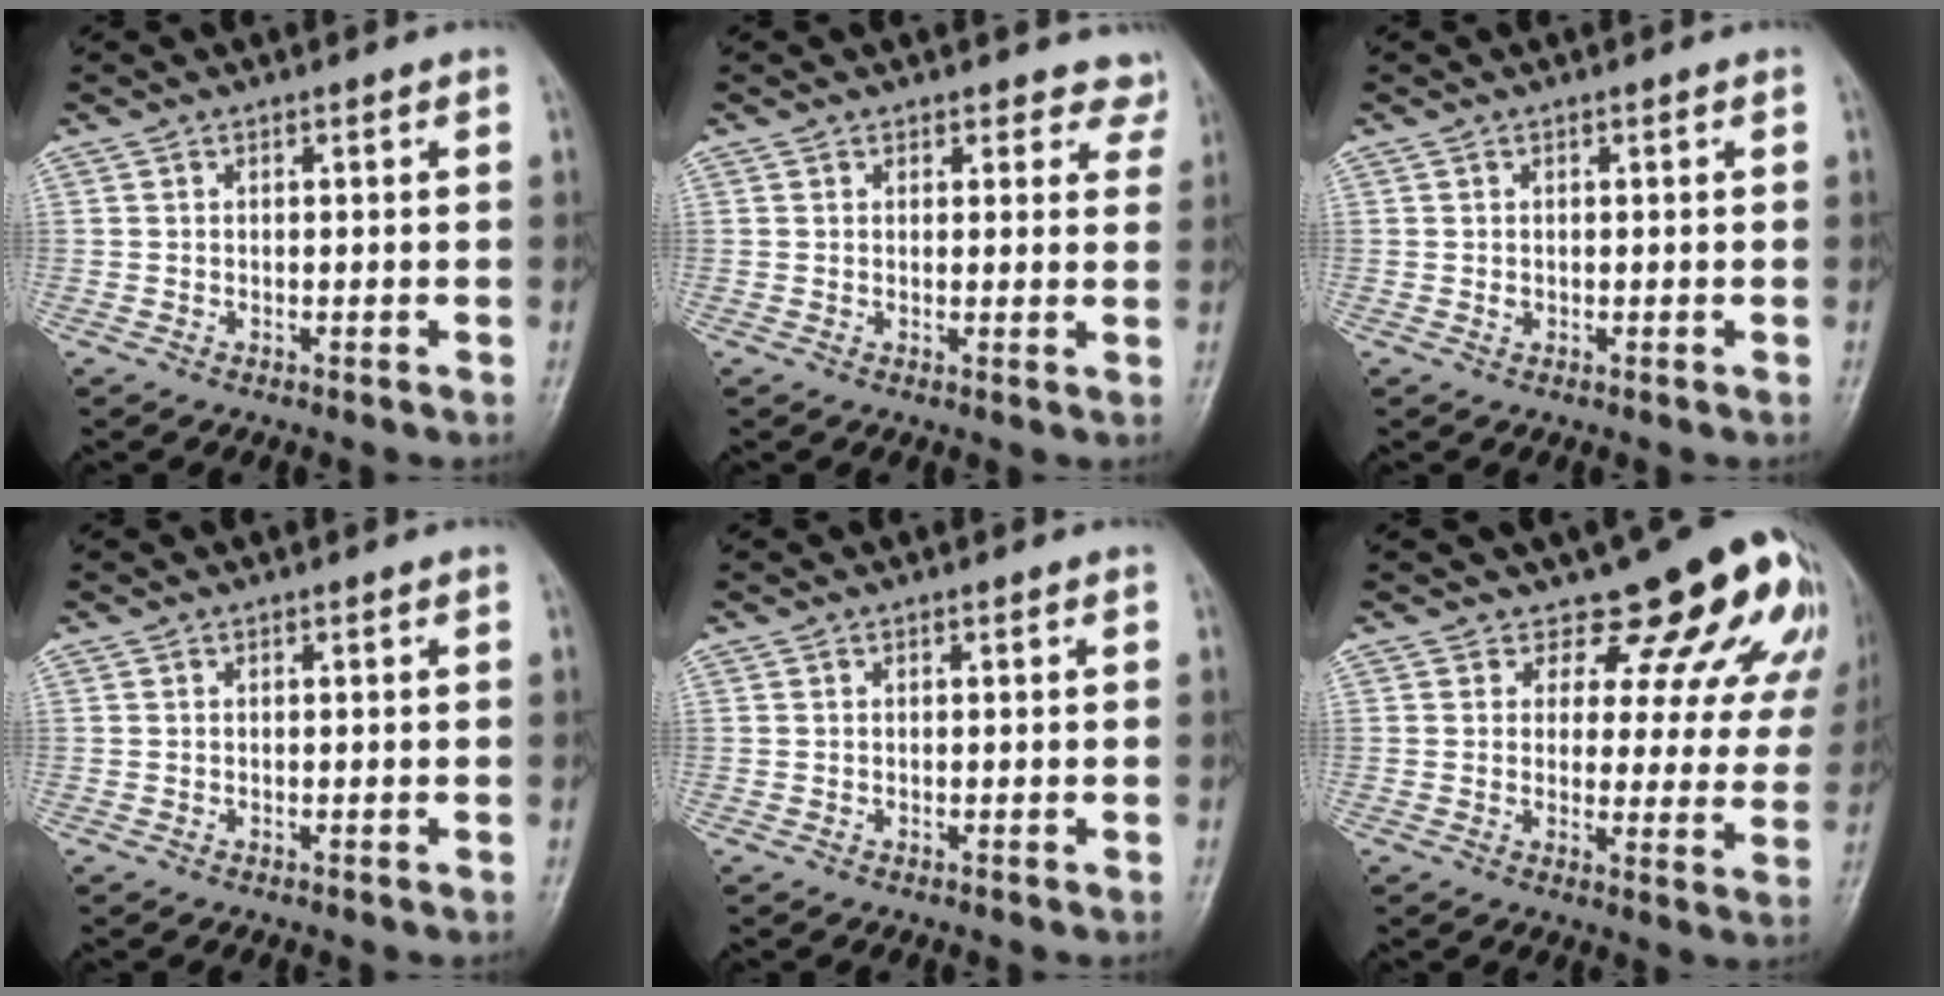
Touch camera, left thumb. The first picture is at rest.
{"total": 5.2, "force": [4.5, 2.5, 0.0], "torque": [0.049, -0.021, 0.028]}
{"total": 0.9, "force": [0.2, 0.7, 0.5], "torque": [-0.002, 0.001, 0.004]}
{"total": 0.0}
{"total": 0.0}
{"total": 15.6, "force": [12.8, 7.1, 5.5], "torque": [-0.008, -0.079, 0.130]}